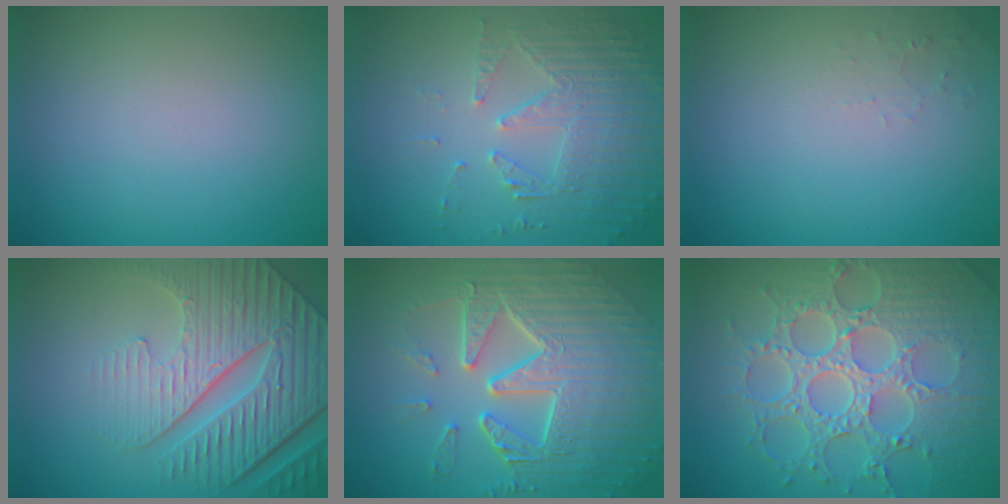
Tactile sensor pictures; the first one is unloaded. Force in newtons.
{"total": 5.7, "press": 3.7, "slide": 4.3}
{"total": 0.9, "press": 0.9, "slide": 0.2}
{"total": 8.2, "press": 6.3, "slide": 5.2}
{"total": 9.6, "press": 6.6, "slide": 7.0}
{"total": 8.8, "press": 6.4, "slide": 5.9}